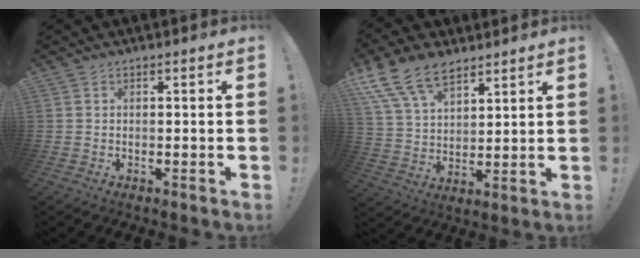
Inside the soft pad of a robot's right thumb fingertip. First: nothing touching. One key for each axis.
{"total": 14.9, "fx": 10.2, "fy": 8.1, "fz": 7.1, "tx": -0.136, "ty": -0.054, "tz": 0.194}